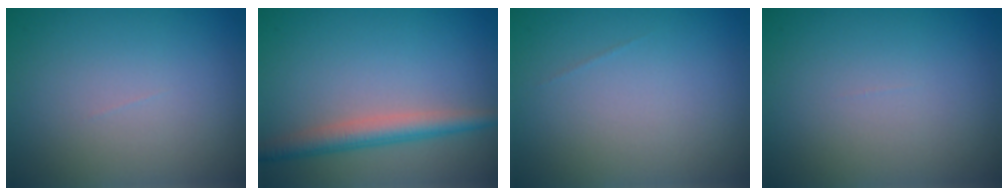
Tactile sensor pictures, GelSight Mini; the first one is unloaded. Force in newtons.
{"total": 3.0, "press": 3.0, "slide": 0.1}
{"total": 0.0}
{"total": 0.0}